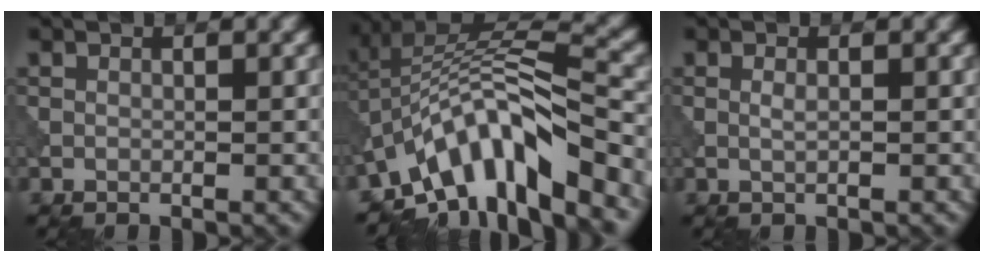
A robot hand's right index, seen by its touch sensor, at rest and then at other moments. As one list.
[{"total": 11.3, "force": [-6.4, 4.0, 8.4], "torque": [-0.134, 0.012, -0.125]}, {"total": 0.7, "force": [0.0, 0.2, 0.7], "torque": [-0.015, 0.000, 0.001]}]